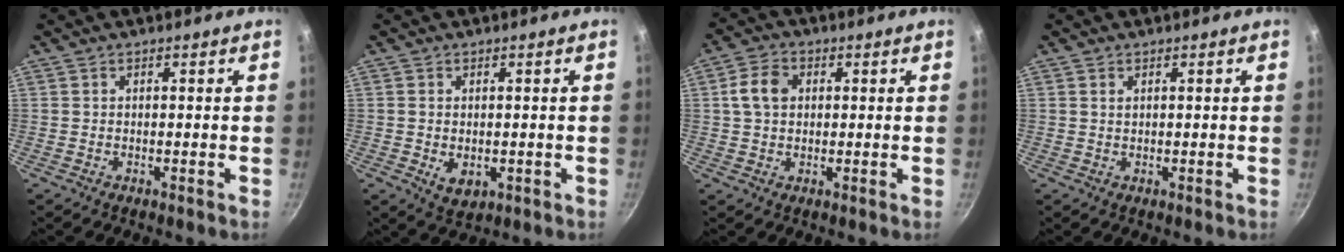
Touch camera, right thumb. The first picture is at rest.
{"total": 4.2, "force": [-0.5, 2.9, 3.0], "torque": [-0.047, -0.012, -0.002]}
{"total": 5.9, "force": [1.1, 4.5, 3.7], "torque": [-0.059, 0.010, 0.012]}
{"total": 1.0, "force": [0.5, 0.6, 0.6], "torque": [-0.012, 0.003, 0.010]}